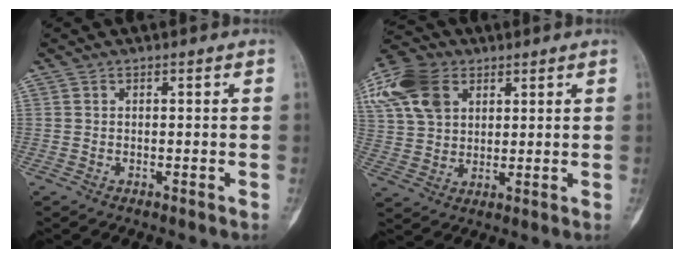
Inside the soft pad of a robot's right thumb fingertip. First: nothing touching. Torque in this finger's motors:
{"motor_torque": [0.45, 1.26, 0.29, 0.01, 0.06]}